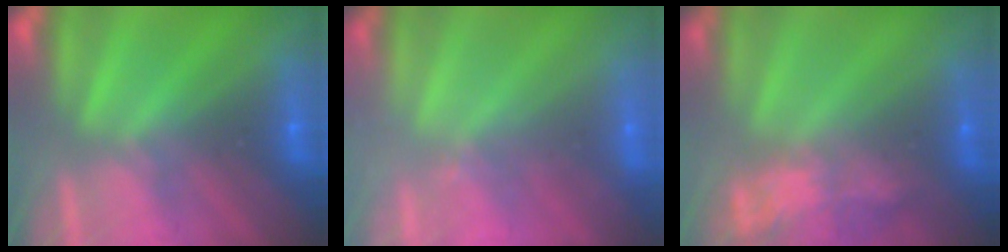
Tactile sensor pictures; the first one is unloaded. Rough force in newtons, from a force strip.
{"total": 2.6}
{"total": 7.2}